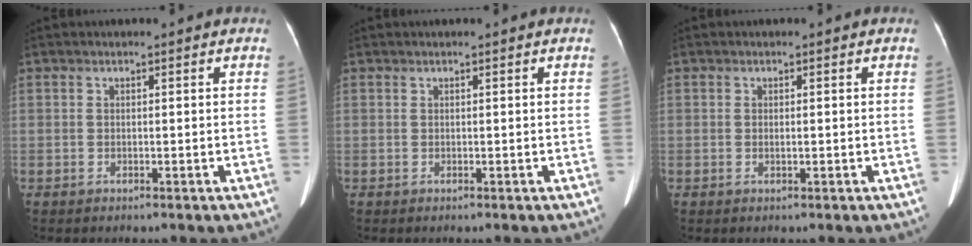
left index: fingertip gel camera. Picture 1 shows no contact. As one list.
[{"total": 0.0}, {"total": 0.7, "force": [-0.1, 0.2, 0.7], "torque": [-0.012, -0.001, 0.000]}]